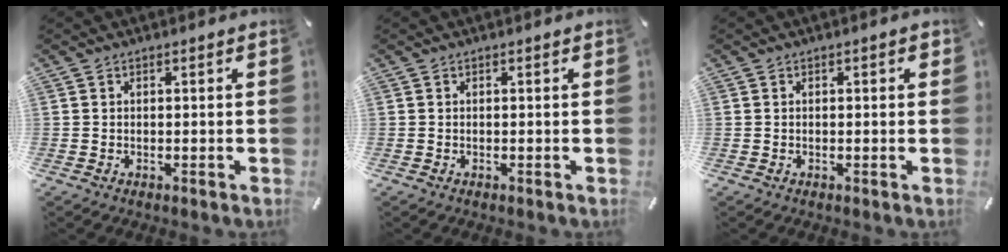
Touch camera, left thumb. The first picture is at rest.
{"total": 0.0}
{"total": 0.7, "force": [0.0, 0.2, 0.7], "torque": [-0.014, 0.001, 0.000]}